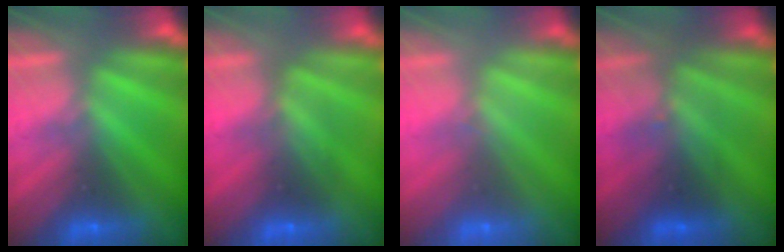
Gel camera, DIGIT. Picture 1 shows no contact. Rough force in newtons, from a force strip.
{"total": 2.6}
{"total": 1.9}
{"total": 2.4}